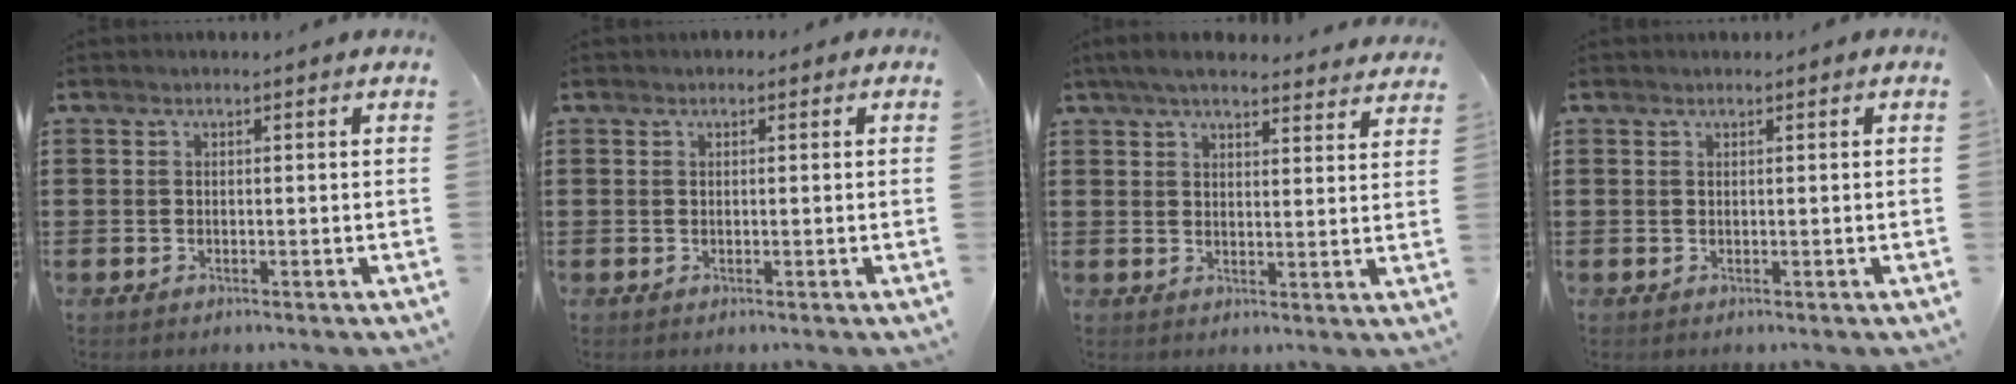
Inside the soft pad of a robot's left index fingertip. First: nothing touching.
{"total": 0.6, "force": [0.1, 0.5, 0.3], "torque": [-0.007, 0.005, 0.001]}
{"total": 4.8, "force": [4.4, 0.8, 1.8], "torque": [-0.050, -0.010, 0.080]}
{"total": 0.0}